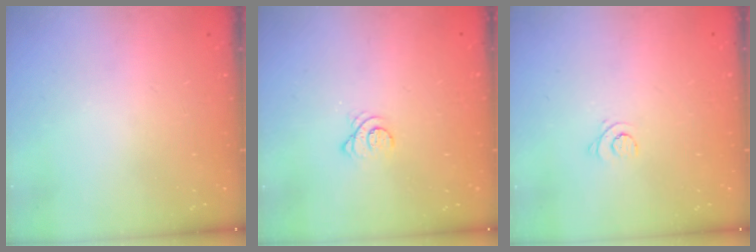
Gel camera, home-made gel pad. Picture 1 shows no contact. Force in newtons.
{"total": 3.4, "press": 3.4, "slide": 0.6}
{"total": 2.5, "press": 2.5, "slide": 0.3}